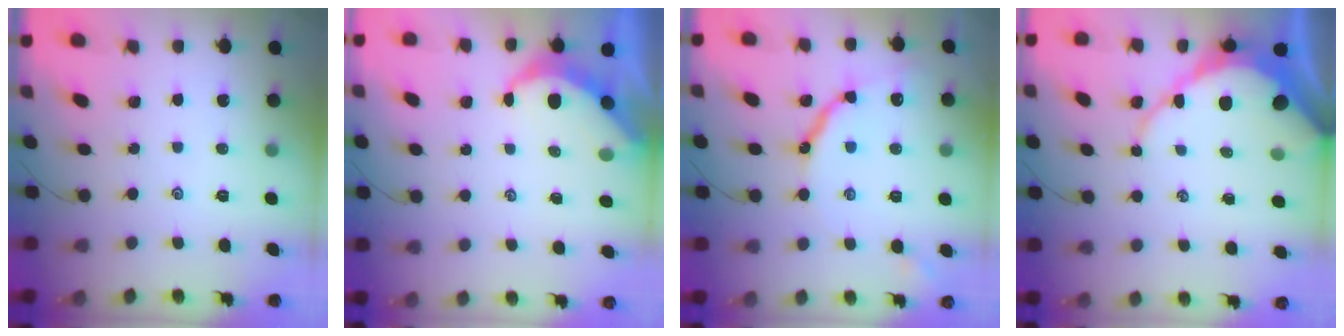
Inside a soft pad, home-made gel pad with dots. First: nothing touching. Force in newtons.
{"total": 5.3, "press": 5.3, "slide": 0.1}
{"total": 10.3, "press": 10.2, "slide": 0.9}
{"total": 11.6, "press": 11.5, "slide": 1.2}